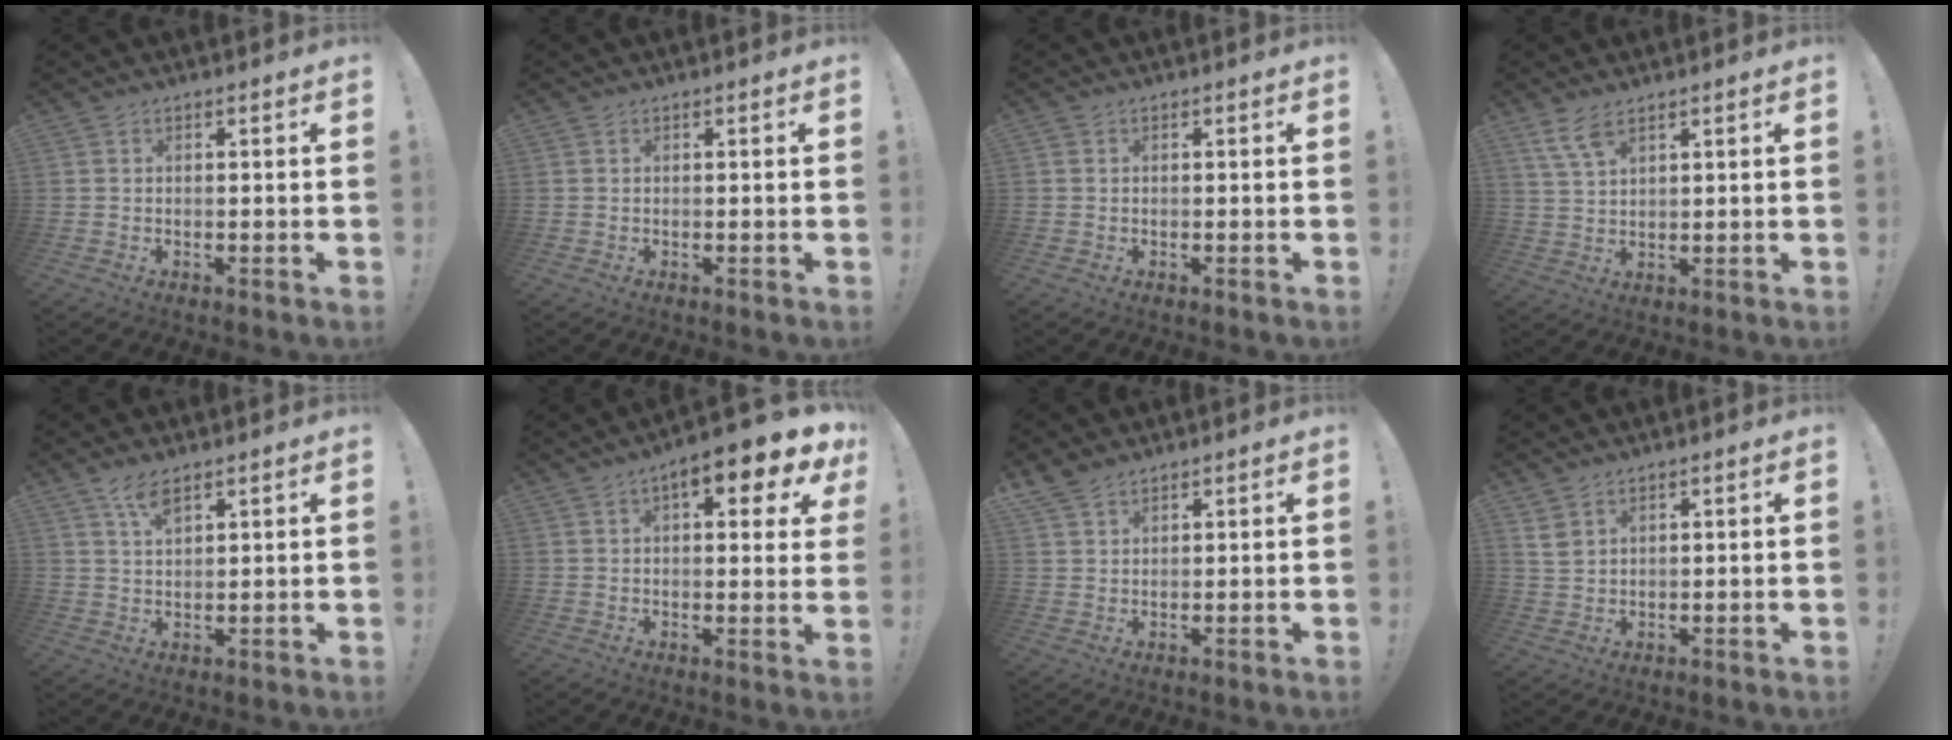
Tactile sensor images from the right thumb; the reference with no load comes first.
{"total": 0.0}
{"total": 1.0, "force": [0.0, 1.0, 0.1], "torque": [-0.002, 0.001, 0.000]}
{"total": 6.2, "force": [4.3, 2.2, 3.8], "torque": [-0.068, -0.019, 0.080]}
{"total": 4.8, "force": [3.4, 1.3, 3.1], "torque": [-0.054, -0.020, 0.059]}
{"total": 10.4, "force": [5.1, 3.4, 8.4], "torque": [-0.101, -0.025, 0.076]}
{"total": 4.7, "force": [3.9, 2.1, 1.7], "torque": [-0.032, -0.019, 0.075]}
{"total": 3.6, "force": [2.5, 2.0, 1.8], "torque": [-0.024, -0.014, 0.047]}